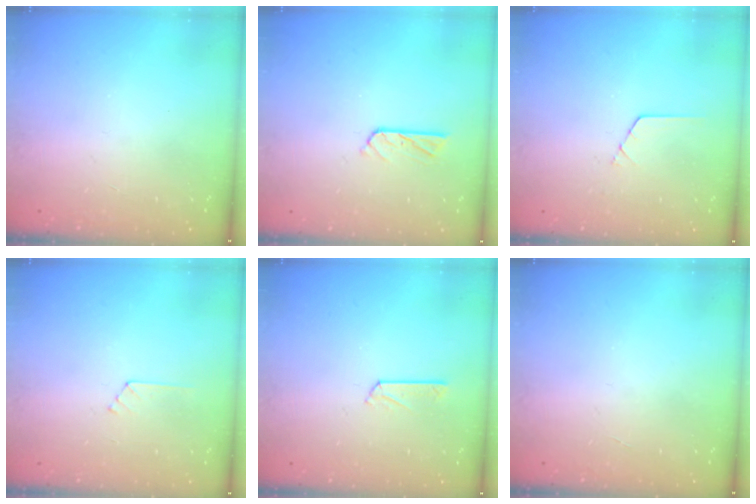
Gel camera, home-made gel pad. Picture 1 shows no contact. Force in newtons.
{"total": 5.0, "press": 5.0, "slide": 0.3}
{"total": 0.6, "press": 0.6, "slide": 0.2}
{"total": 3.6, "press": 3.6, "slide": 0.4}
{"total": 3.4, "press": 3.3, "slide": 0.3}
{"total": 0.0}